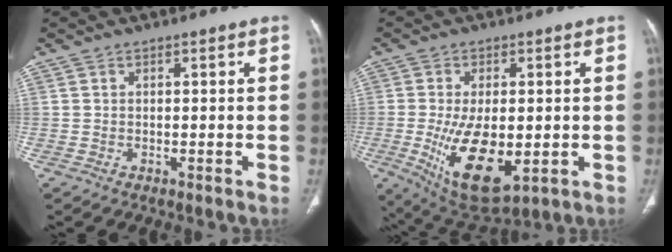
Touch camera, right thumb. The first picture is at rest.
{"total": 14.3, "force": [-2.6, 6.7, 12.3], "torque": [-0.212, -0.021, -0.022]}